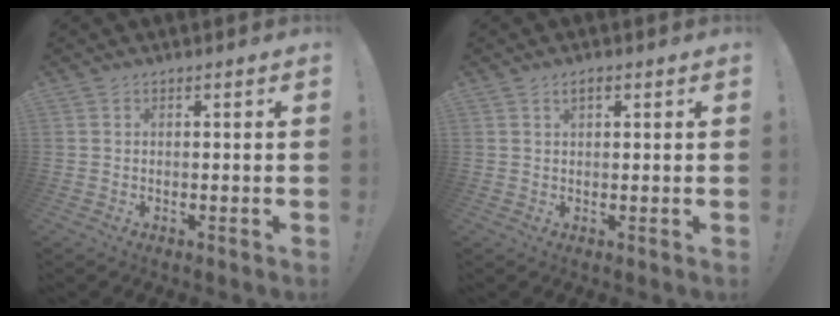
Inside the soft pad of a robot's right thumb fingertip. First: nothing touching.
{"total": 1.9, "force": [1.0, 0.9, 1.3], "torque": [-0.024, 0.002, 0.018]}